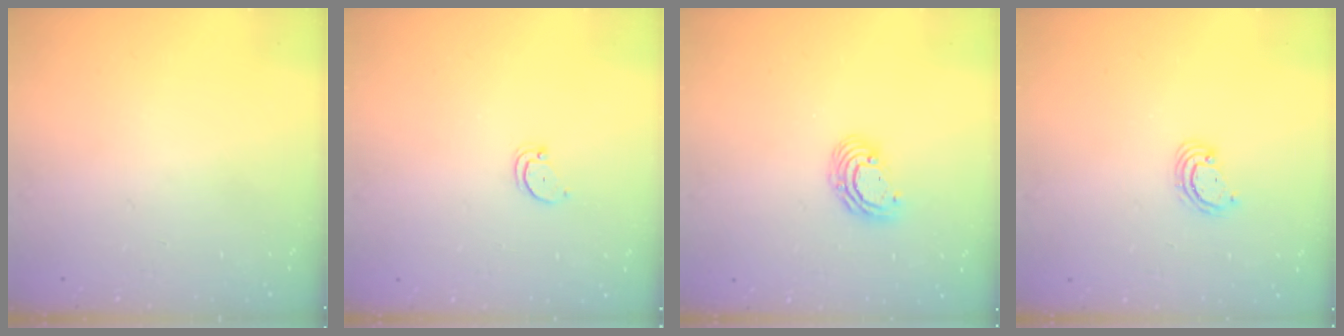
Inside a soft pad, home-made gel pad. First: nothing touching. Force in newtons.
{"total": 2.7, "press": 2.7, "slide": 0.2}
{"total": 6.1, "press": 6.1, "slide": 0.3}
{"total": 2.5, "press": 2.5, "slide": 0.3}